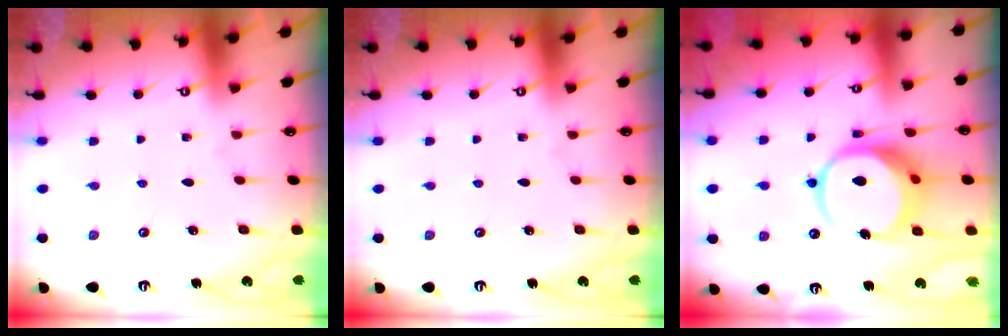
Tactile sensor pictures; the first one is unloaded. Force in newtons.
{"total": 0.0}
{"total": 15.6, "press": 15.5, "slide": 1.8}